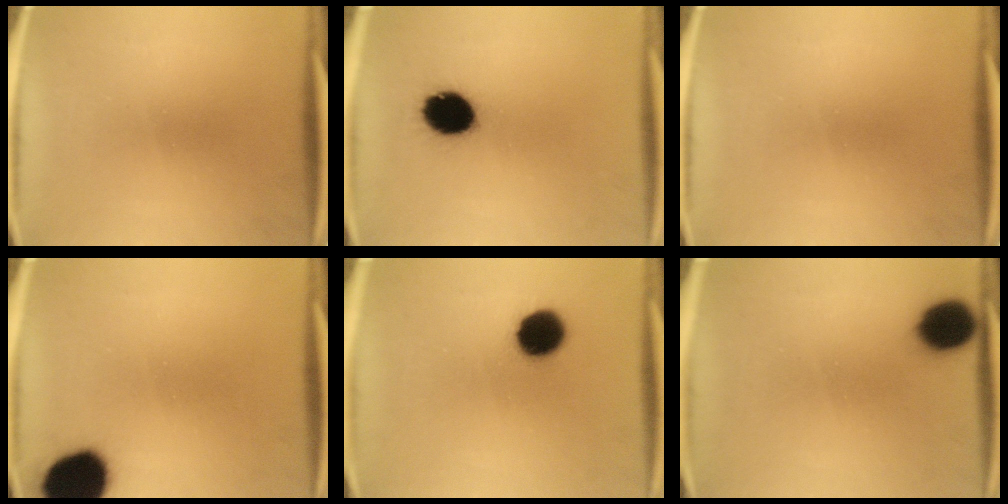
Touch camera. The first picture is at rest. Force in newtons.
{"total": 11.7}
{"total": 0.0}
{"total": 16.5}
{"total": 9.5}
{"total": 8.5}